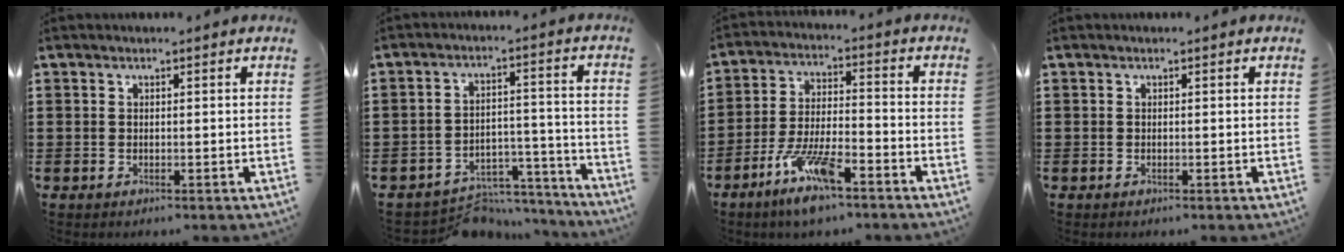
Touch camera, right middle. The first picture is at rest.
{"total": 6.7, "force": [-6.3, 2.0, 0.9], "torque": [-0.007, 0.029, -0.123]}
{"total": 9.6, "force": [-6.2, 2.1, 7.0], "torque": [-0.147, -0.004, -0.116]}
{"total": 0.0}